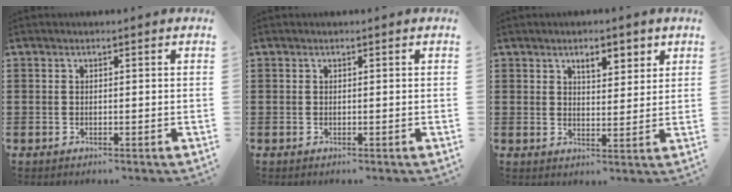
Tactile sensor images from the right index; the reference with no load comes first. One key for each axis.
{"total": 0.0}
{"total": 4.0, "fx": 2.5, "fy": 1.8, "fz": 2.5, "tx": -0.034, "ty": -0.002, "tz": 0.038}